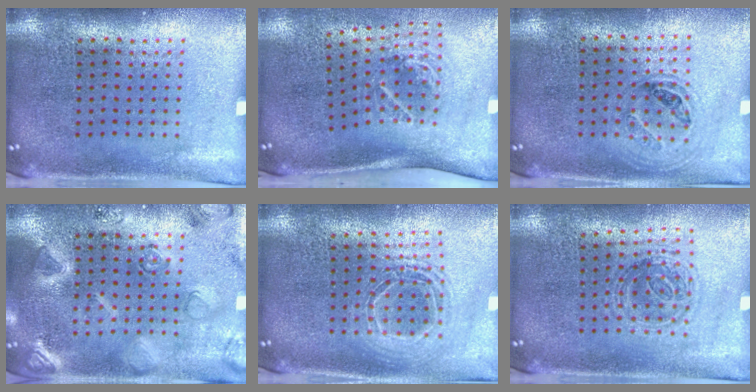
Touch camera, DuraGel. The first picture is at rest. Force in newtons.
{"total": 2.0, "press": 1.3, "slide": 1.5}
{"total": 1.1, "press": 1.0, "slide": 0.5}
{"total": 2.7, "press": 2.7, "slide": 0.4}
{"total": 1.5, "press": 1.3, "slide": 0.8}
{"total": 1.2, "press": 1.1, "slide": 0.5}